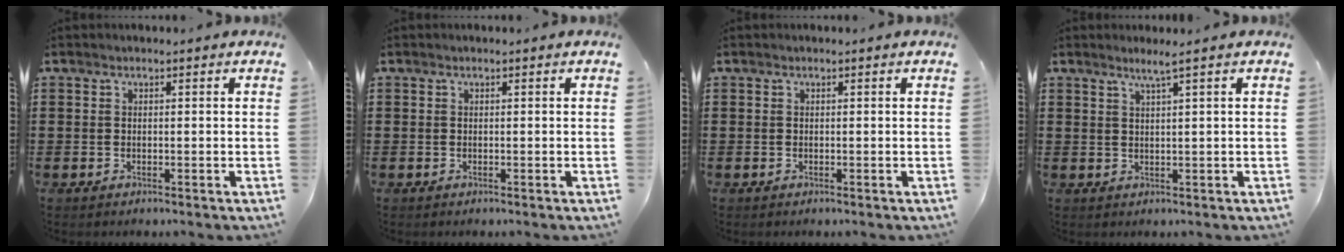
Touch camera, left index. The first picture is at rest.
{"total": 0.0}
{"total": 0.0}
{"total": 2.0, "force": [1.3, -0.5, 1.4], "torque": [-0.029, -0.004, 0.023]}